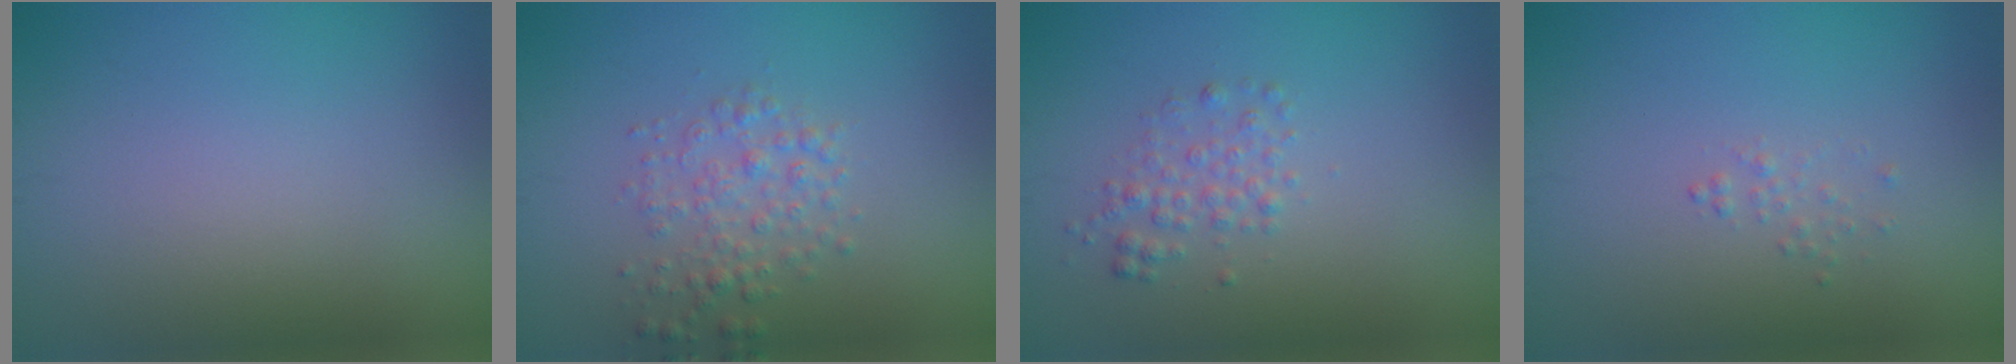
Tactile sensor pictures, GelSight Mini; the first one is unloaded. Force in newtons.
{"total": 2.5, "press": 2.5, "slide": 0.1}
{"total": 1.8, "press": 1.8, "slide": 0.0}
{"total": 0.7, "press": 0.7, "slide": 0.1}